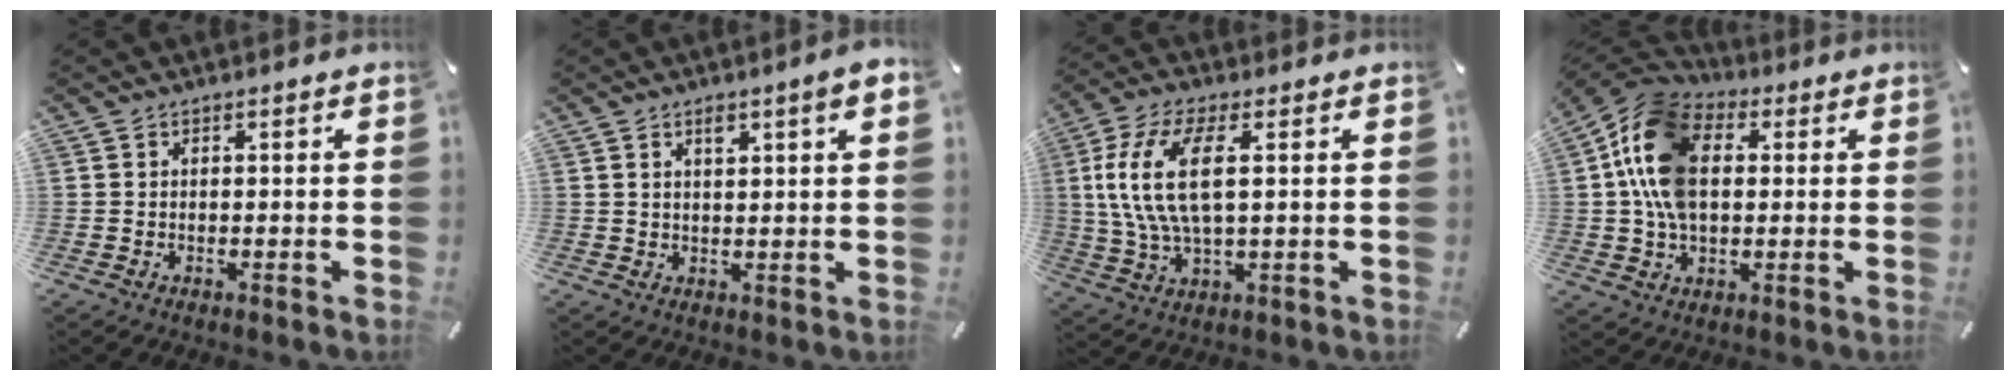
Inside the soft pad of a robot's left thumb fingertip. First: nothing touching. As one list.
[{"total": 3.9, "force": [2.1, 0.9, 3.2], "torque": [-0.057, 0.000, 0.033]}, {"total": 13.4, "force": [2.8, 5.7, 11.7], "torque": [-0.265, -0.007, 0.045]}, {"total": 16.1, "force": [1.9, 11.4, 11.3], "torque": [-0.256, 0.013, 0.036]}]